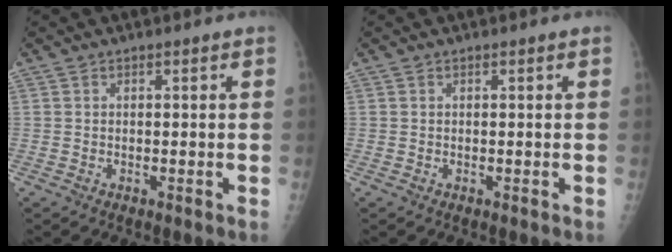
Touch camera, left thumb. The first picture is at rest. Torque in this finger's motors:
{"motor_torque": [-0.01, -0.08, -0.09, -0.01, 0.02]}